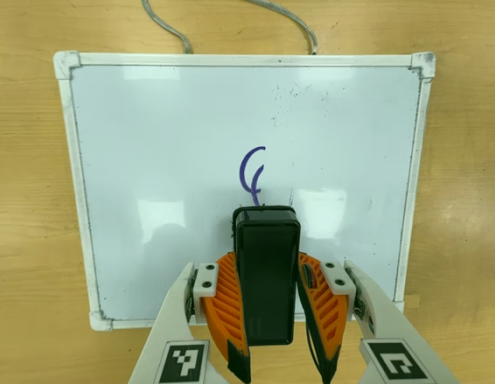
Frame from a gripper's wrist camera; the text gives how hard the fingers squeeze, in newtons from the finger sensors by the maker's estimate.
{"total": 5.4, "left": 4.7, "right": 6.1}